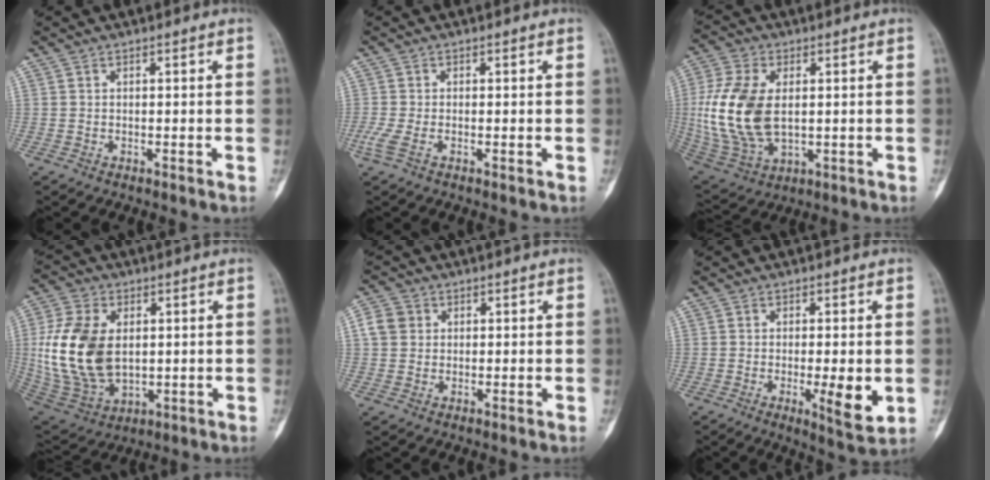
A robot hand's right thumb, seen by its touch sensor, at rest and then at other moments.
{"total": 2.4, "force": [-0.8, 1.1, 2.0], "torque": [-0.063, -0.001, -0.020]}
{"total": 17.0, "force": [0.9, 10.1, 13.6], "torque": [-0.294, -0.009, 0.029]}
{"total": 18.0, "force": [1.6, 11.6, 13.7], "torque": [-0.271, -0.011, 0.044]}
{"total": 4.2, "force": [0.9, 3.7, 1.7], "torque": [-0.026, 0.007, 0.013]}
{"total": 7.3, "force": [-1.2, 1.9, 6.9], "torque": [-0.102, -0.017, -0.015]}